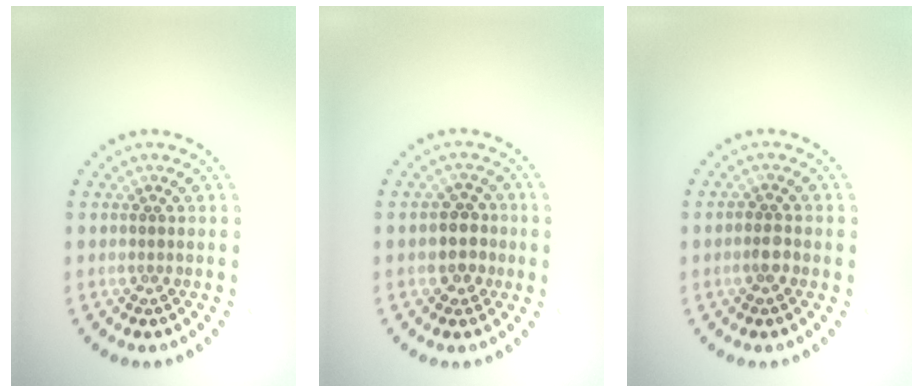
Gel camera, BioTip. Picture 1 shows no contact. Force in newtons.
{"total": 2.5, "press": 2.3, "slide": 0.9}
{"total": 1.4, "press": 1.2, "slide": 0.6}